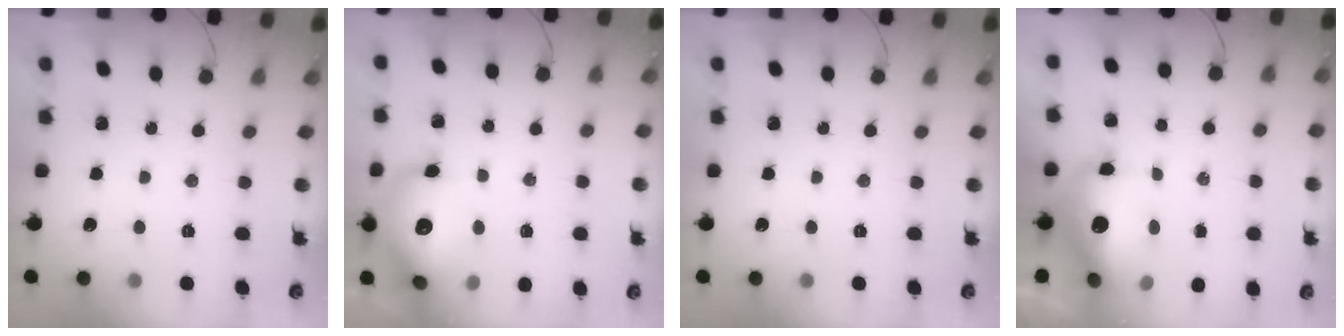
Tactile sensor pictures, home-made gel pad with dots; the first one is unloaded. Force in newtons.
{"total": 16.8, "press": 16.3, "slide": 3.9}
{"total": 0.0}
{"total": 14.3, "press": 13.9, "slide": 3.4}